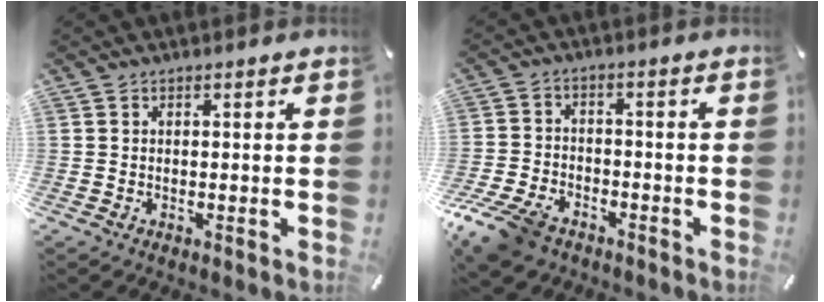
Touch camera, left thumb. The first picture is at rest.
{"total": 9.0, "force": [-6.4, 5.0, 3.8], "torque": [-0.089, 0.027, -0.123]}